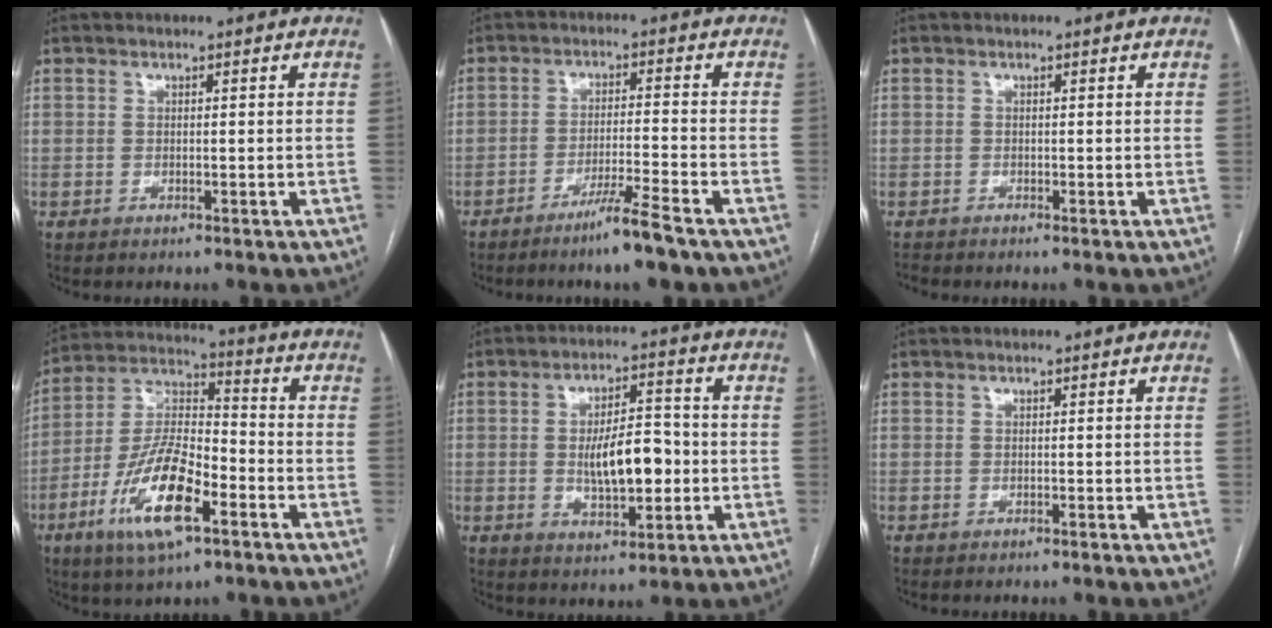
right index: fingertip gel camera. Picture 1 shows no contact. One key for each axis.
{"total": 6.4, "fx": -4.6, "fy": -0.6, "fz": 4.3, "tx": -0.075, "ty": -0.014, "tz": -0.087}
{"total": 0.6, "fx": -0.5, "fy": 0.0, "fz": -0.3, "tx": 0.004, "ty": -0.005, "tz": -0.011}
{"total": 15.2, "fx": -6.7, "fy": 4.5, "fz": 12.8, "tx": -0.259, "ty": -0.003, "tz": -0.122}
{"total": 9.3, "fx": -0.9, "fy": 3.4, "fz": 8.6, "tx": -0.151, "ty": 0.008, "tz": -0.011}
{"total": 0.0}